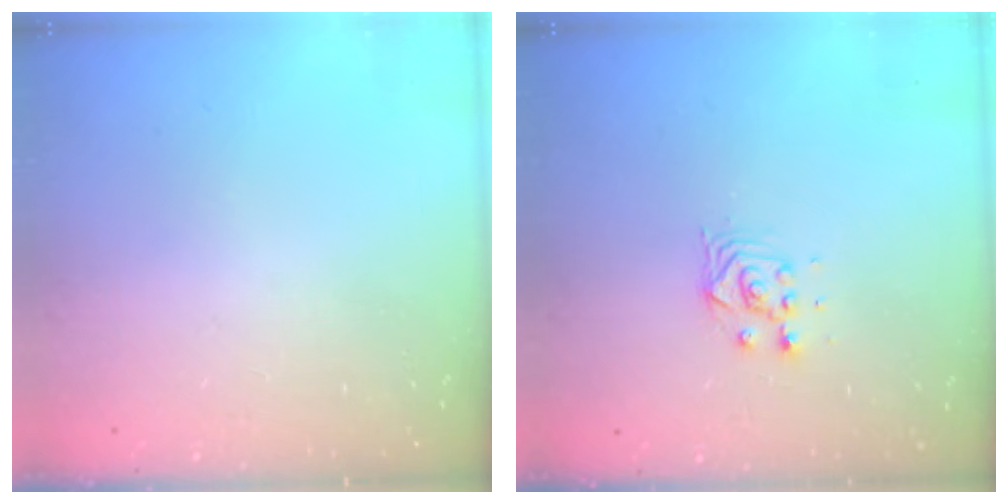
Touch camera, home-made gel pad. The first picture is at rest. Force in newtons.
{"total": 3.5, "press": 3.5, "slide": 0.0}